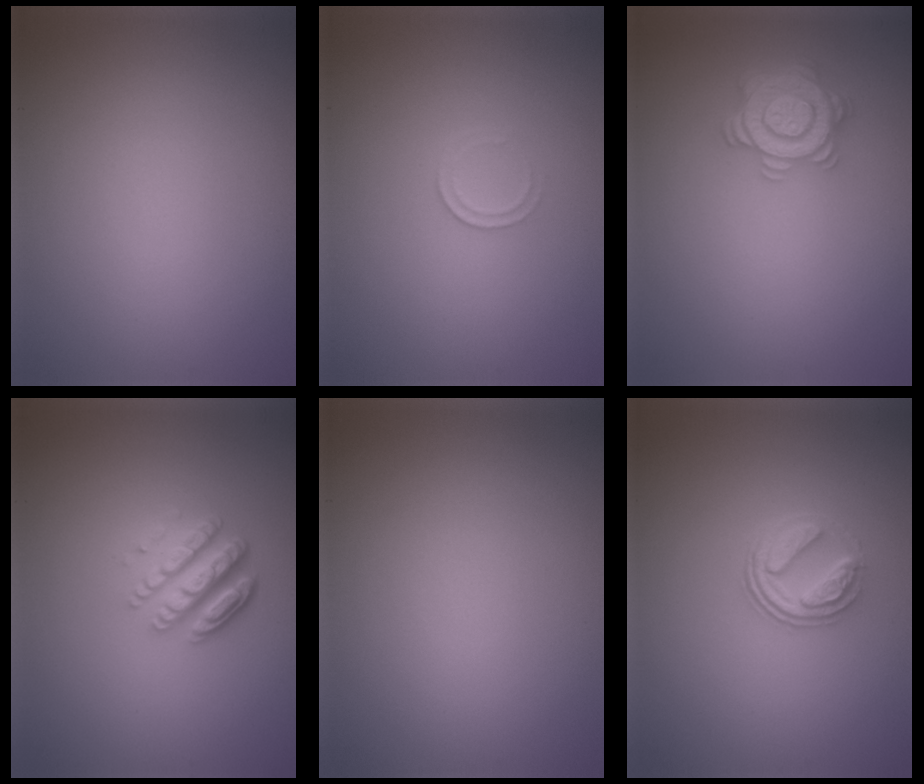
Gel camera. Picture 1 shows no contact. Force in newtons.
{"total": 0.7, "press": 0.3, "slide": 0.6}
{"total": 4.1, "press": 3.7, "slide": 1.6}
{"total": 4.9, "press": 3.5, "slide": 3.4}
{"total": 0.0}
{"total": 2.5, "press": 1.9, "slide": 1.6}